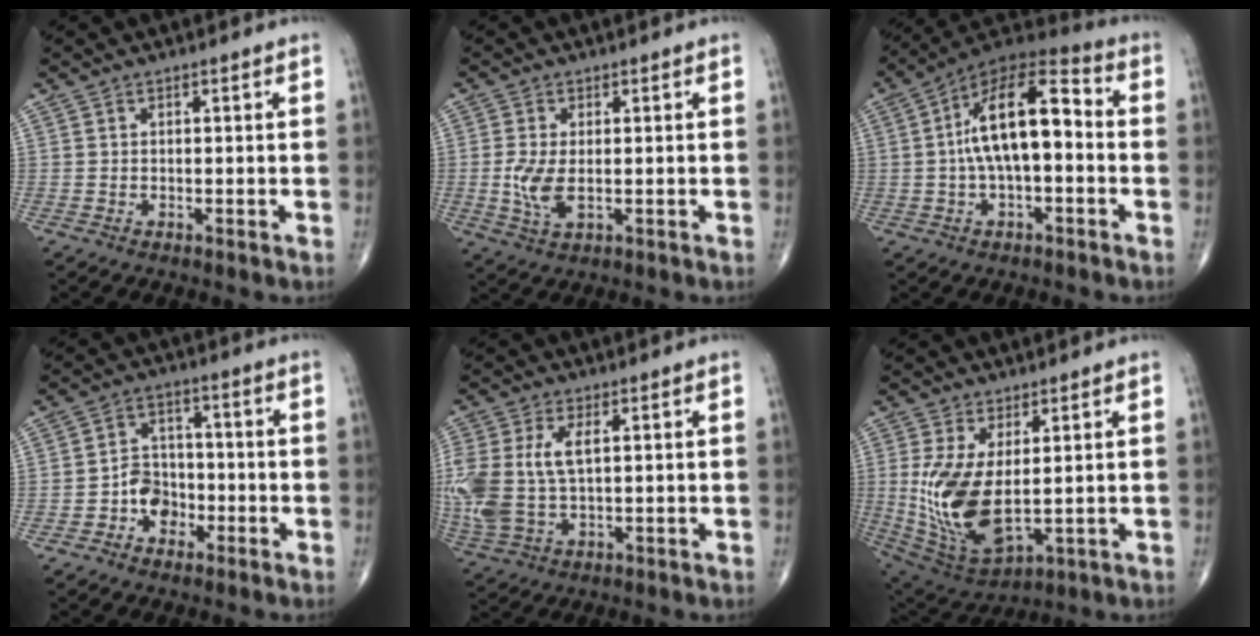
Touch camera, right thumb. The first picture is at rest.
{"total": 5.5, "force": [-0.4, 2.8, 4.8], "torque": [-0.111, -0.011, -0.004]}
{"total": 16.1, "force": [0.1, 7.3, 14.3], "torque": [-0.238, 0.047, -0.009]}
{"total": 6.5, "force": [-2.4, 5.2, 2.9], "torque": [-0.016, 0.031, -0.048]}
{"total": 14.3, "force": [1.9, 8.0, 11.7], "torque": [-0.297, 0.000, 0.046]}
{"total": 14.3, "force": [0.8, 6.8, 12.6], "torque": [-0.255, -0.022, 0.042]}